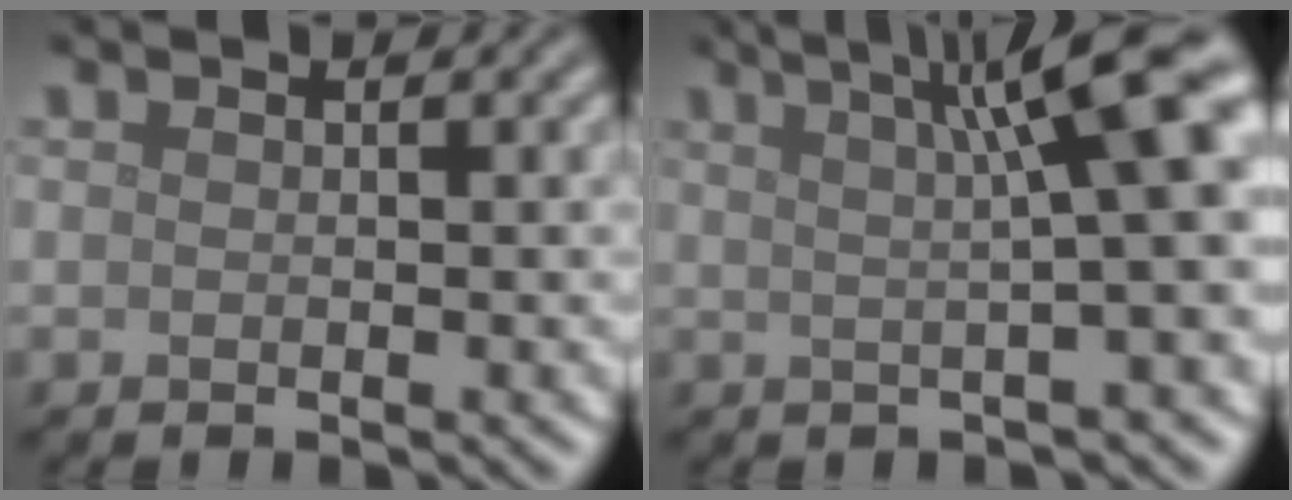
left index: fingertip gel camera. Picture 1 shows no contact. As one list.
[{"total": 9.7, "force": [3.0, 2.1, 9.0], "torque": [-0.084, 0.029, 0.036]}]